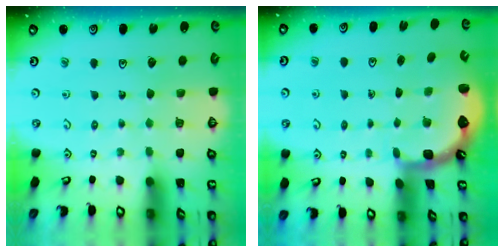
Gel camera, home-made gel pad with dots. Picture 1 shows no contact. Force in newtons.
{"total": 2.5, "press": 1.7, "slide": 1.8}